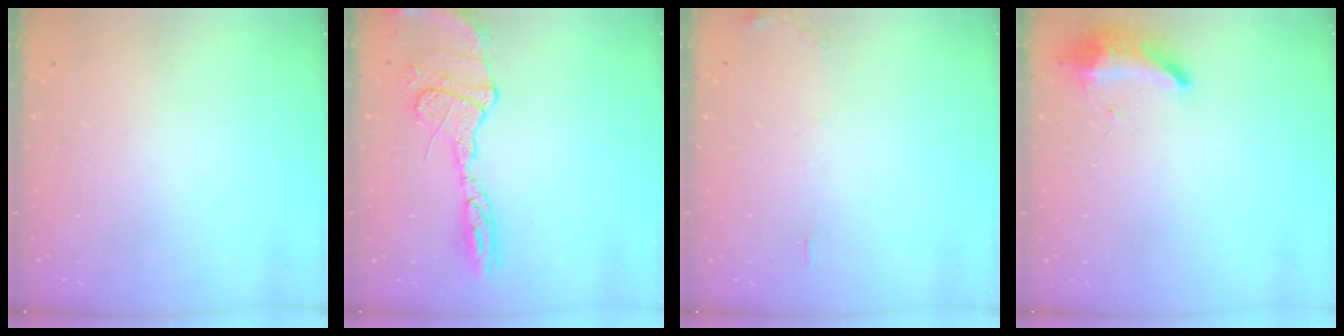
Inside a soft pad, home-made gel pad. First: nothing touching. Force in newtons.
{"total": 15.6, "press": 15.6, "slide": 1.3}
{"total": 6.5, "press": 6.2, "slide": 1.8}
{"total": 8.3, "press": 8.3, "slide": 0.2}